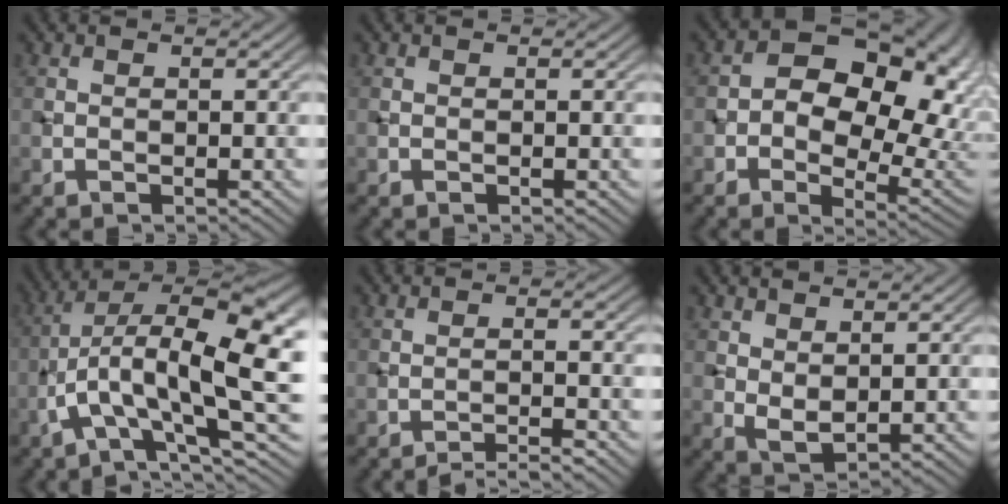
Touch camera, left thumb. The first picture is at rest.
{"total": 0.0}
{"total": 17.6, "force": [2.9, 11.9, 12.6], "torque": [-0.157, 0.006, 0.060]}
{"total": 14.0, "force": [-1.5, 4.2, 13.3], "torque": [-0.230, 0.014, -0.029]}
{"total": 3.3, "force": [-2.4, 0.2, 2.2], "torque": [-0.021, 0.012, -0.055]}
{"total": 3.0, "force": [1.5, 1.6, 2.1], "torque": [-0.049, -0.005, 0.033]}